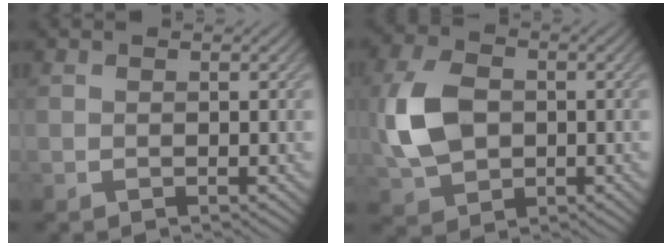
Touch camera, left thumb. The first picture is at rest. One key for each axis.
{"total": 8.6, "fx": -0.2, "fy": 6.0, "fz": 6.1, "tx": -0.154, "ty": -0.002, "tz": -0.013}